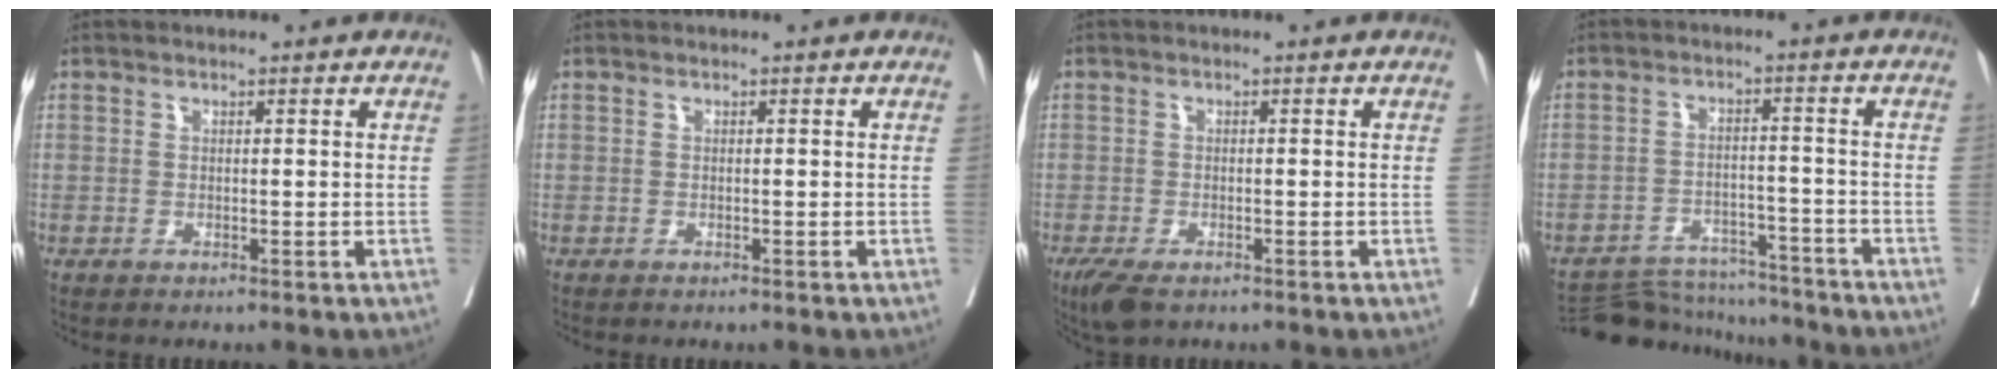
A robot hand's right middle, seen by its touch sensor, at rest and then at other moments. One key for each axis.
{"total": 0.0}
{"total": 4.3, "fx": -2.9, "fy": 1.6, "fz": 2.7, "tx": -0.054, "ty": -0.011, "tz": -0.049}
{"total": 11.3, "fx": -11.1, "fy": 2.2, "fz": 0.8, "tx": -0.017, "ty": 0.004, "tz": -0.166}